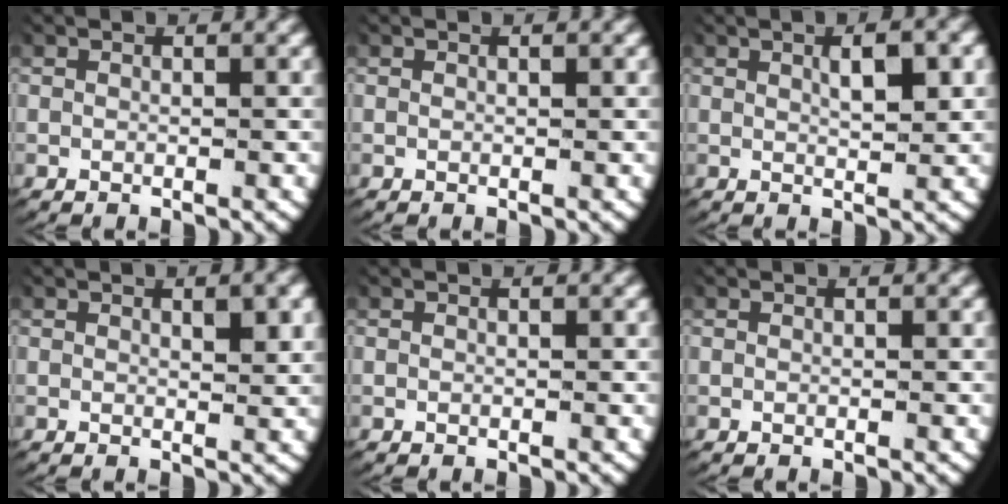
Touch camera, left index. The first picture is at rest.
{"total": 0.0}
{"total": 2.9, "force": [0.9, 0.9, 2.6], "torque": [-0.037, 0.000, 0.018]}
{"total": 1.3, "force": [0.7, 0.2, 1.1], "torque": [-0.015, -0.007, 0.015]}
{"total": 0.0}
{"total": 0.0}